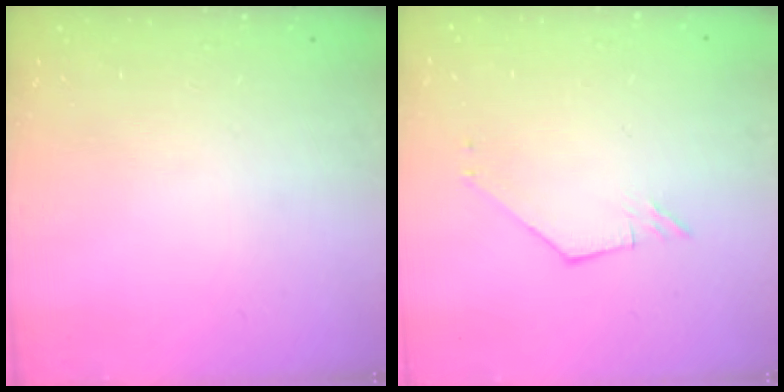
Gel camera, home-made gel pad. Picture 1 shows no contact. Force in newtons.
{"total": 2.0, "press": 2.0, "slide": 0.1}